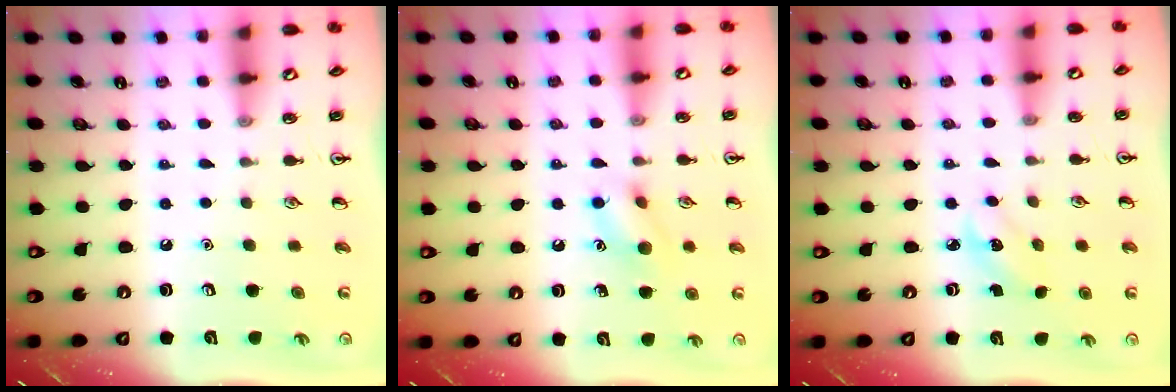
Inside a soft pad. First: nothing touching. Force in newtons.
{"total": 9.3, "press": 9.2, "slide": 1.4}
{"total": 2.9, "press": 2.8, "slide": 0.9}